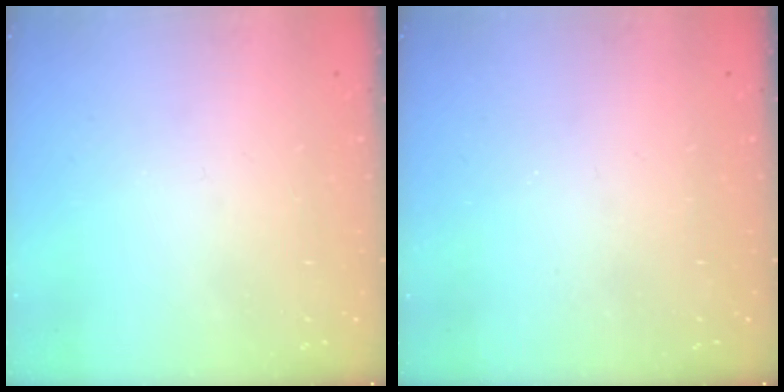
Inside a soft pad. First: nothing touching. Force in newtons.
{"total": 0.0}